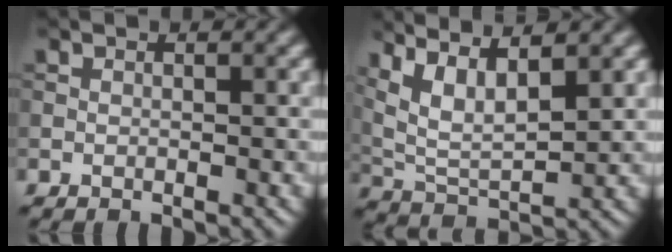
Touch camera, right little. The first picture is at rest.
{"total": 7.5, "force": [4.2, 2.7, 5.6], "torque": [-0.120, 0.016, 0.071]}